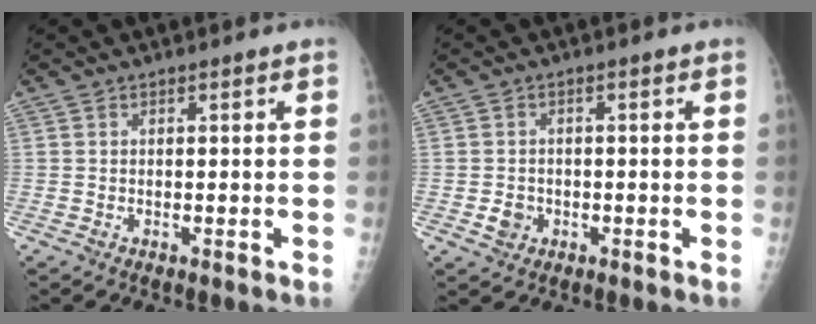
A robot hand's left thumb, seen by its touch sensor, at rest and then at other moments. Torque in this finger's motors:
{"motor_torque": [-0.44, 0.36, 0.15, -0.03, -0.01]}